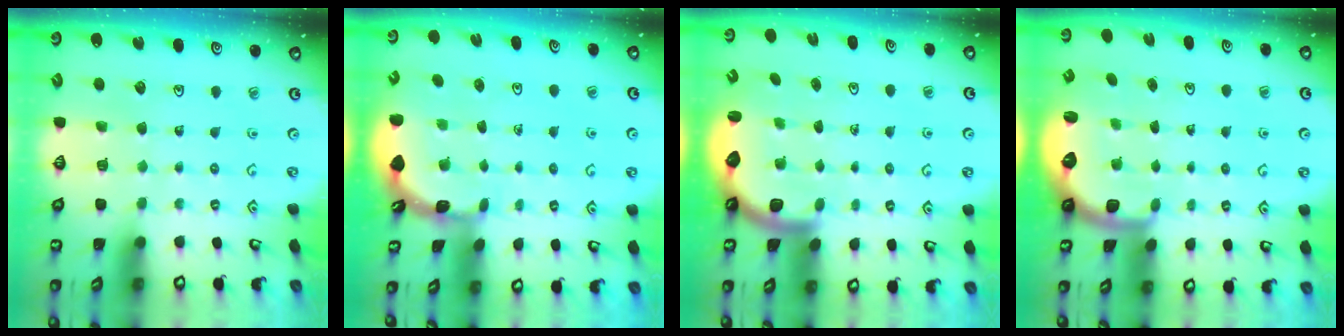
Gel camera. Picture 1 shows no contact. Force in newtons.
{"total": 1.8, "press": 1.8, "slide": 0.1}
{"total": 2.9, "press": 2.8, "slide": 0.4}
{"total": 2.1, "press": 2.0, "slide": 0.8}